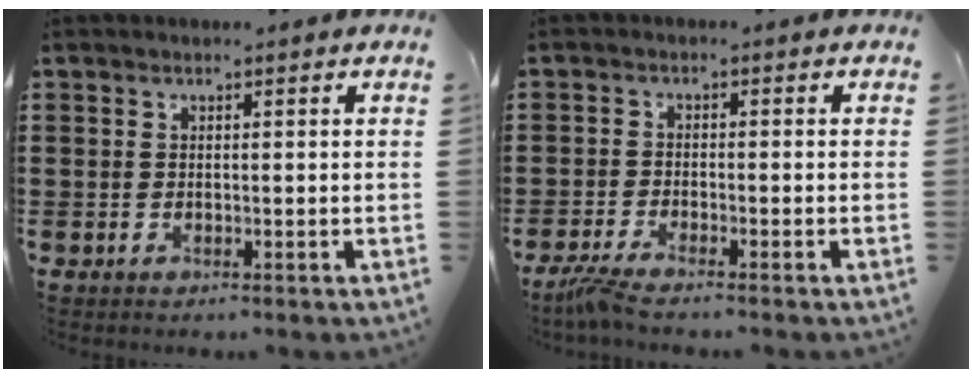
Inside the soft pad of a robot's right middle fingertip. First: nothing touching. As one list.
[{"total": 2.8, "force": [-2.3, -0.2, 1.5], "torque": [-0.047, -0.012, -0.049]}]